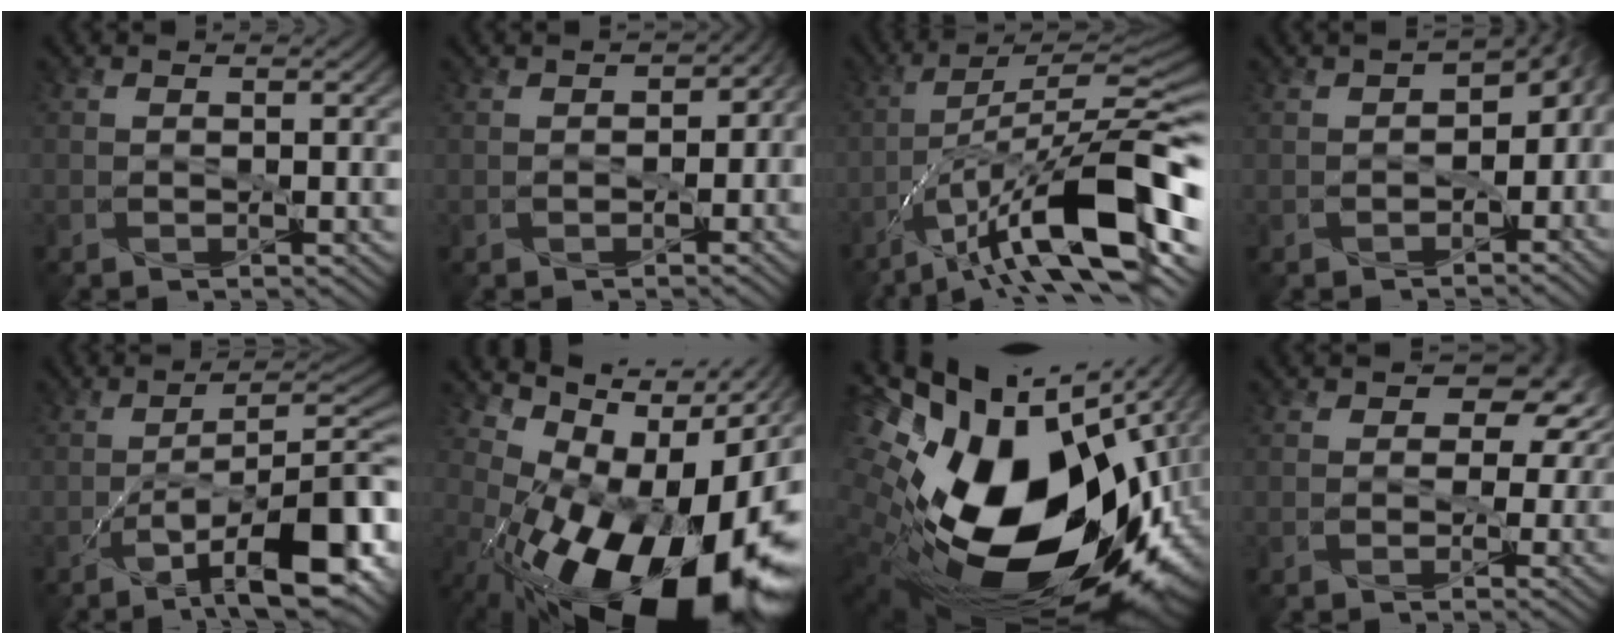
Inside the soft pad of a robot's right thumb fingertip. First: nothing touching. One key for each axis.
{"total": 2.3, "fx": -0.4, "fy": 2.0, "fz": 1.2, "tx": -0.014, "ty": -0.005, "tz": -0.005}
{"total": 17.3, "fx": -8.5, "fy": 4.7, "fz": 14.3, "tx": -0.224, "ty": 0.008, "tz": -0.152}
{"total": 8.4, "fx": -1.7, "fy": 5.4, "fz": 6.1, "tx": -0.062, "ty": -0.018, "tz": -0.012}
{"total": 14.1, "fx": -7.0, "fy": 4.3, "fz": 11.5, "tx": -0.173, "ty": -0.001, "tz": -0.110}
{"total": 18.9, "fx": -3.7, "fy": 10.3, "fz": 15.4, "tx": -0.222, "ty": -0.019, "tz": -0.050}
{"total": 23.7, "fx": -0.5, "fy": 13.8, "fz": 19.2, "tx": -0.362, "ty": -0.079, "tz": 0.020}
{"total": 7.4, "fx": 1.5, "fy": 5.5, "fz": 4.6, "tx": -0.041, "ty": 0.018, "tz": 0.004}